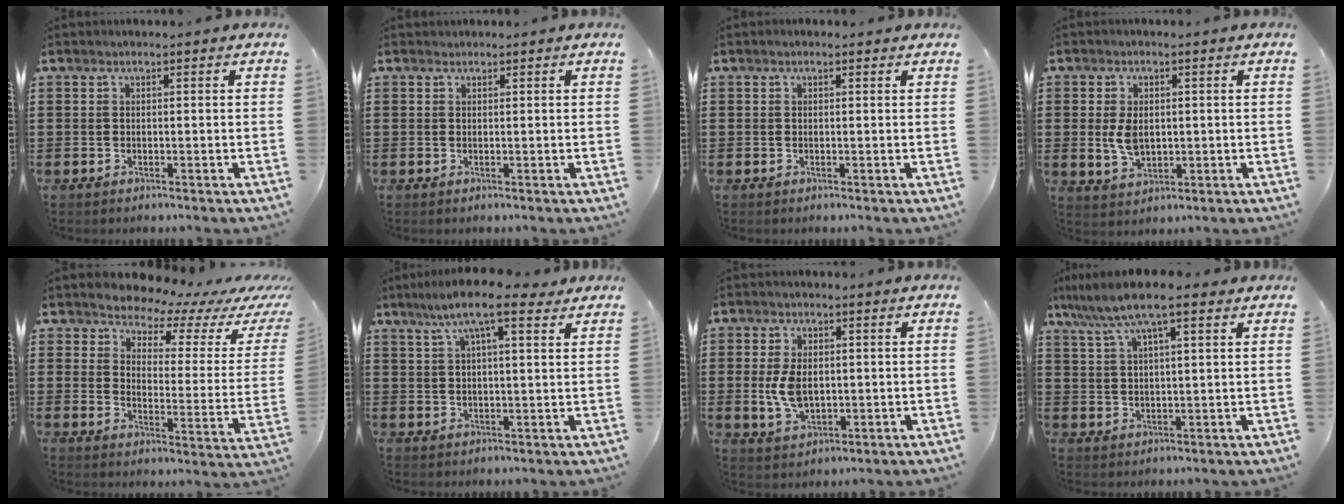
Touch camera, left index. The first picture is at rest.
{"total": 0.5, "force": [0.5, 0.2, 0.0], "torque": [-0.002, 0.001, 0.010]}
{"total": 0.5, "force": [0.4, 0.2, 0.2], "torque": [-0.005, 0.002, 0.009]}
{"total": 4.7, "force": [0.3, 3.0, 3.6], "torque": [-0.089, 0.003, 0.002]}
{"total": 5.5, "force": [5.1, 1.8, 1.0], "torque": [-0.046, -0.041, 0.086]}
{"total": 9.8, "force": [6.6, 2.3, 6.9], "torque": [-0.133, -0.006, 0.115]}
{"total": 6.0, "force": [0.2, 3.6, 4.8], "torque": [-0.114, 0.002, -0.001]}
{"total": 8.3, "force": [5.8, 1.5, 5.7], "torque": [-0.126, -0.010, 0.103]}